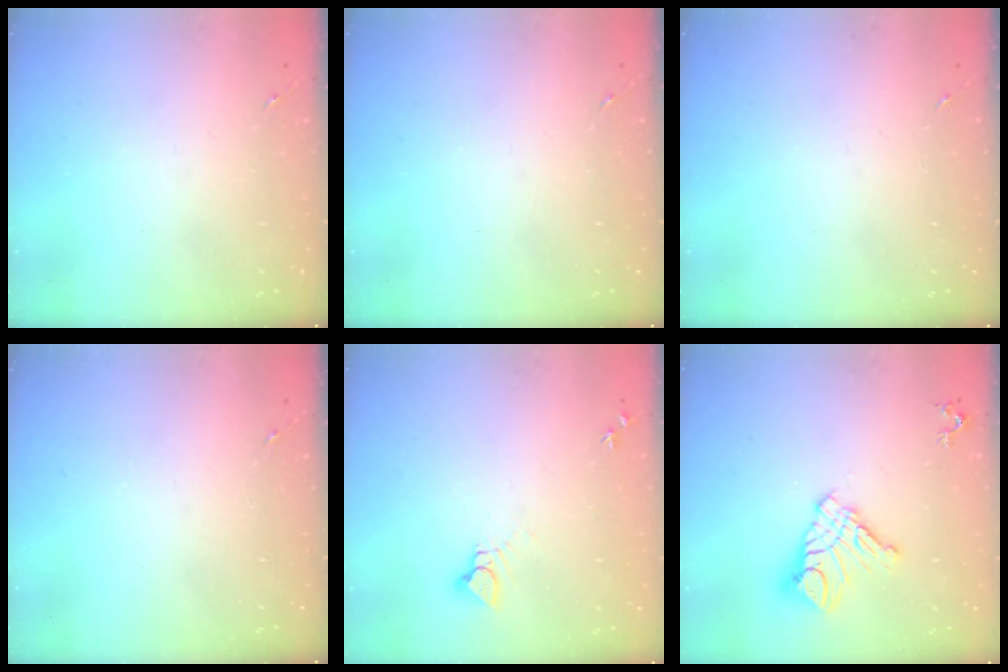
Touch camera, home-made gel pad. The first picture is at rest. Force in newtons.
{"total": 0.0}
{"total": 0.0}
{"total": 0.0}
{"total": 3.9, "press": 3.9, "slide": 0.2}
{"total": 12.8, "press": 12.7, "slide": 1.4}